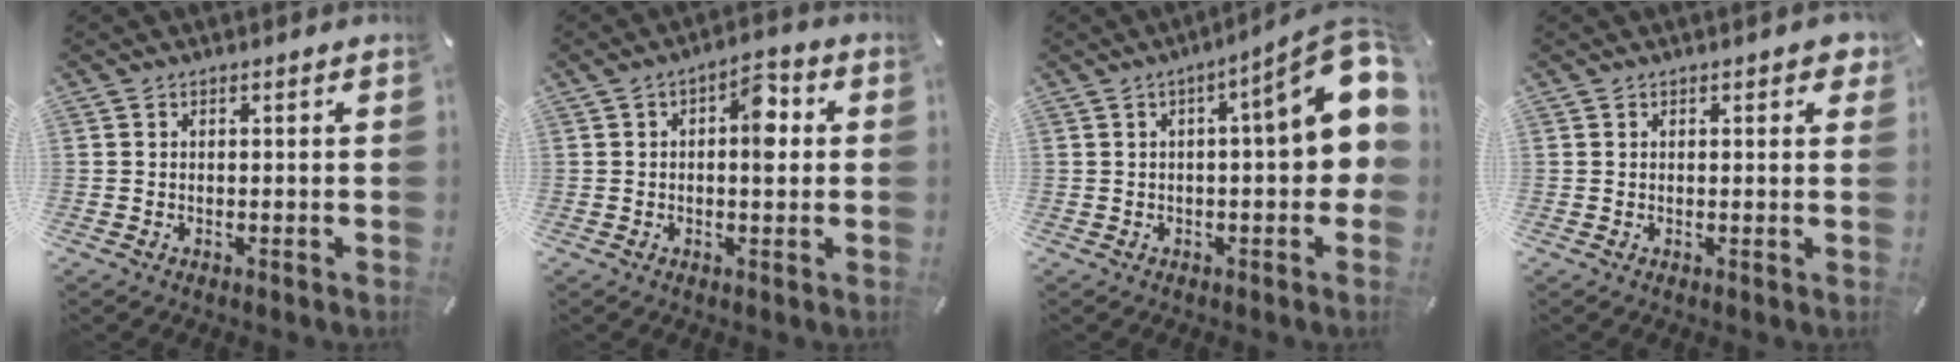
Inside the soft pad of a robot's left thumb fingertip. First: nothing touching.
{"total": 7.3, "force": [0.9, 3.7, 6.2], "torque": [-0.071, -0.001, 0.006]}
{"total": 15.3, "force": [3.8, 4.1, 14.3], "torque": [-0.183, -0.028, 0.053]}
{"total": 1.8, "force": [0.9, 0.7, 1.3], "torque": [-0.021, 0.001, 0.012]}